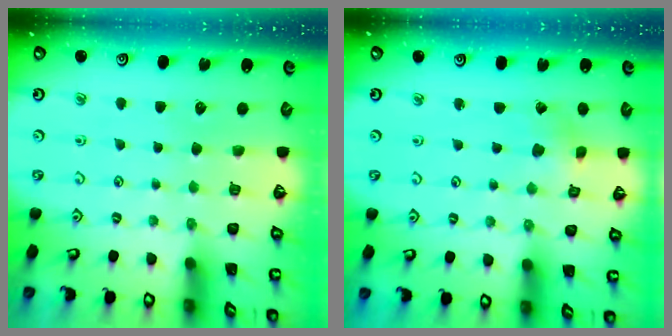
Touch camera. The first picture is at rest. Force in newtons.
{"total": 1.5, "press": 1.5, "slide": 0.0}